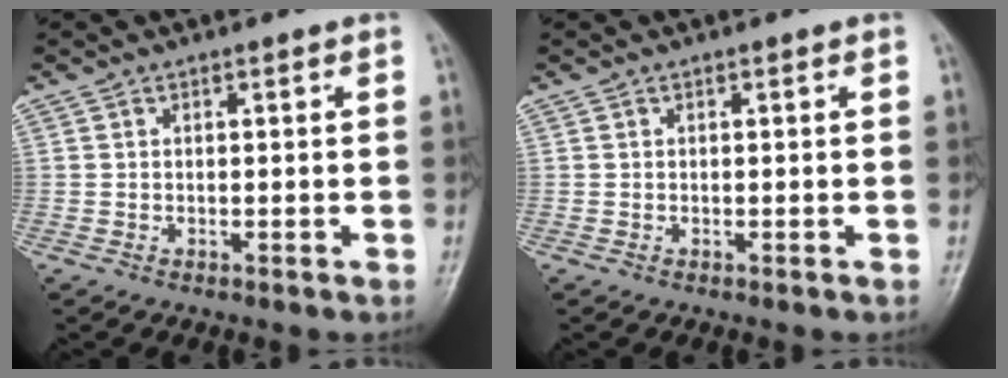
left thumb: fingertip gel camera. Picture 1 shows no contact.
{"total": 0.0}